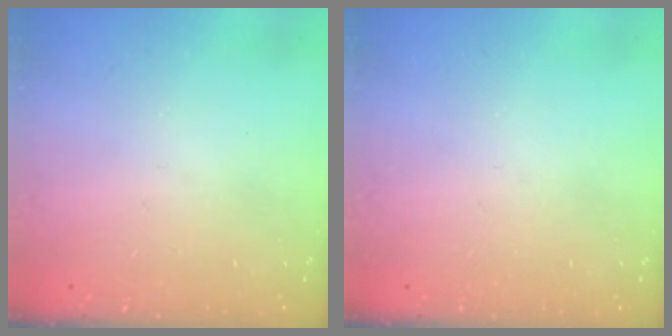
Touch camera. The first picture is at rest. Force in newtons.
{"total": 0.0}